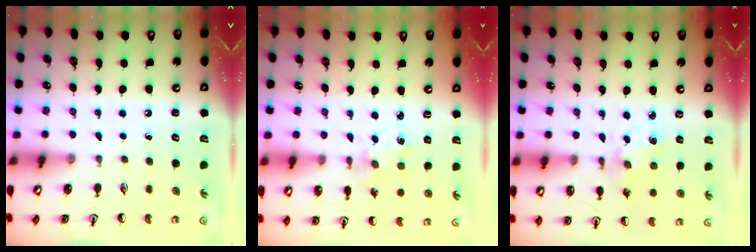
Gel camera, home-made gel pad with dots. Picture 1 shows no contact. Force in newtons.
{"total": 1.0, "press": 1.0, "slide": 0.2}
{"total": 2.6, "press": 2.6, "slide": 0.4}